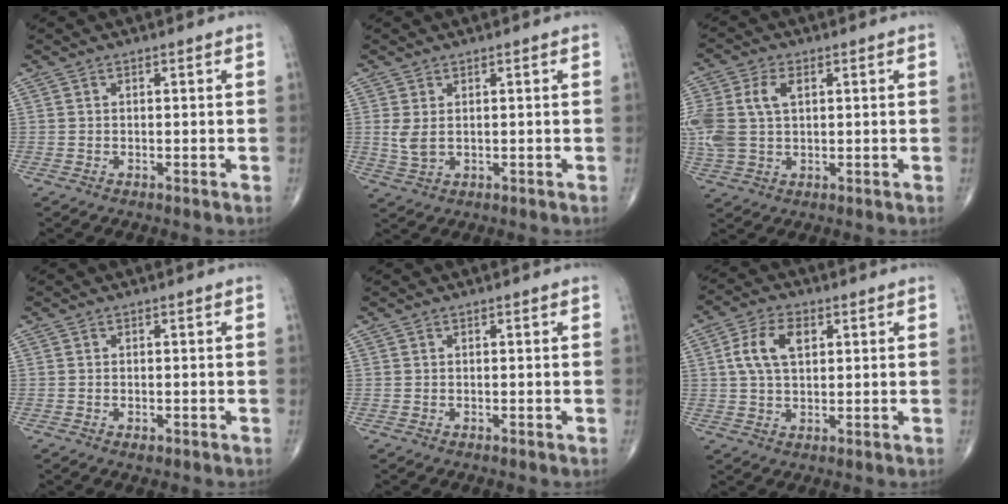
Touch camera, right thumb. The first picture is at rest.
{"total": 3.3, "force": [0.5, 2.0, 2.6], "torque": [-0.059, -0.002, 0.018]}
{"total": 11.7, "force": [2.1, 7.5, 8.7], "torque": [-0.217, 0.011, 0.045]}
{"total": 1.0, "force": [-0.4, 0.6, 0.8], "torque": [-0.013, -0.001, -0.004]}
{"total": 0.0}
{"total": 7.9, "force": [2.1, 4.6, 6.1], "torque": [-0.115, 0.007, 0.039]}